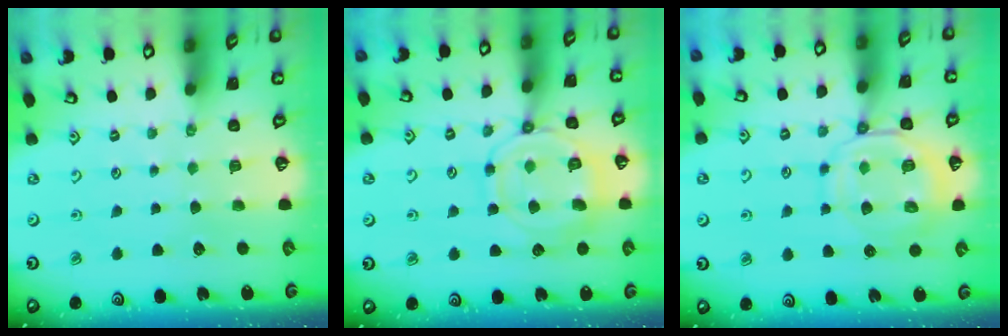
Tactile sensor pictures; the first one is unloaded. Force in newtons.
{"total": 12.7, "press": 12.6, "slide": 1.4}
{"total": 11.0, "press": 10.9, "slide": 1.3}